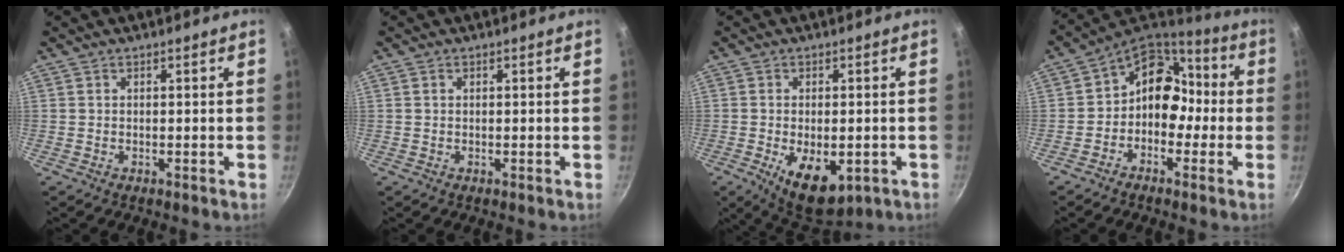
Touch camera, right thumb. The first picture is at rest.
{"total": 0.6, "force": [0.2, 0.5, 0.3], "torque": [-0.004, 0.003, 0.002]}
{"total": 10.4, "force": [-3.2, 5.4, 8.2], "torque": [-0.099, -0.003, -0.030]}
{"total": 12.0, "force": [-1.6, 9.4, 7.2], "torque": [-0.058, 0.056, -0.049]}